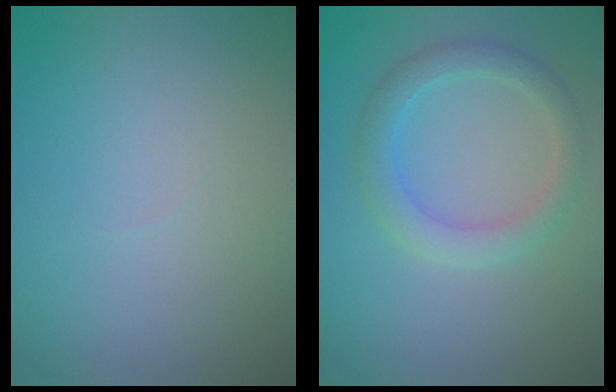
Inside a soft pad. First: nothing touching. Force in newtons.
{"total": 3.0, "press": 3.0, "slide": 0.1}